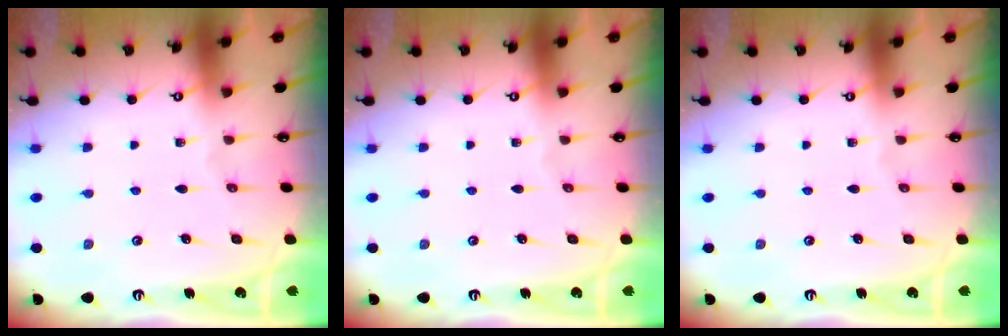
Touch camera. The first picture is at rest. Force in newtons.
{"total": 0.0}
{"total": 0.0}